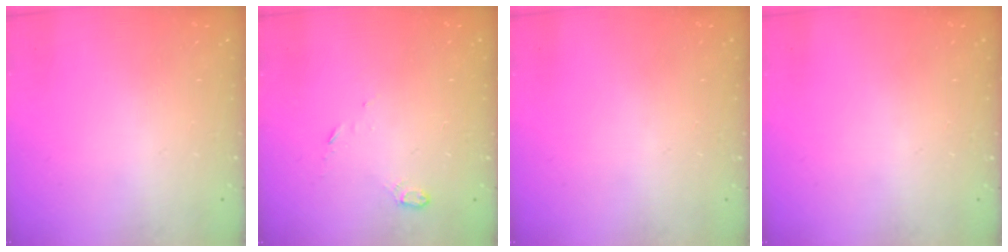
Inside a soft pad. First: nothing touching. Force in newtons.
{"total": 3.4, "press": 3.3, "slide": 0.8}
{"total": 0.0}
{"total": 0.0}